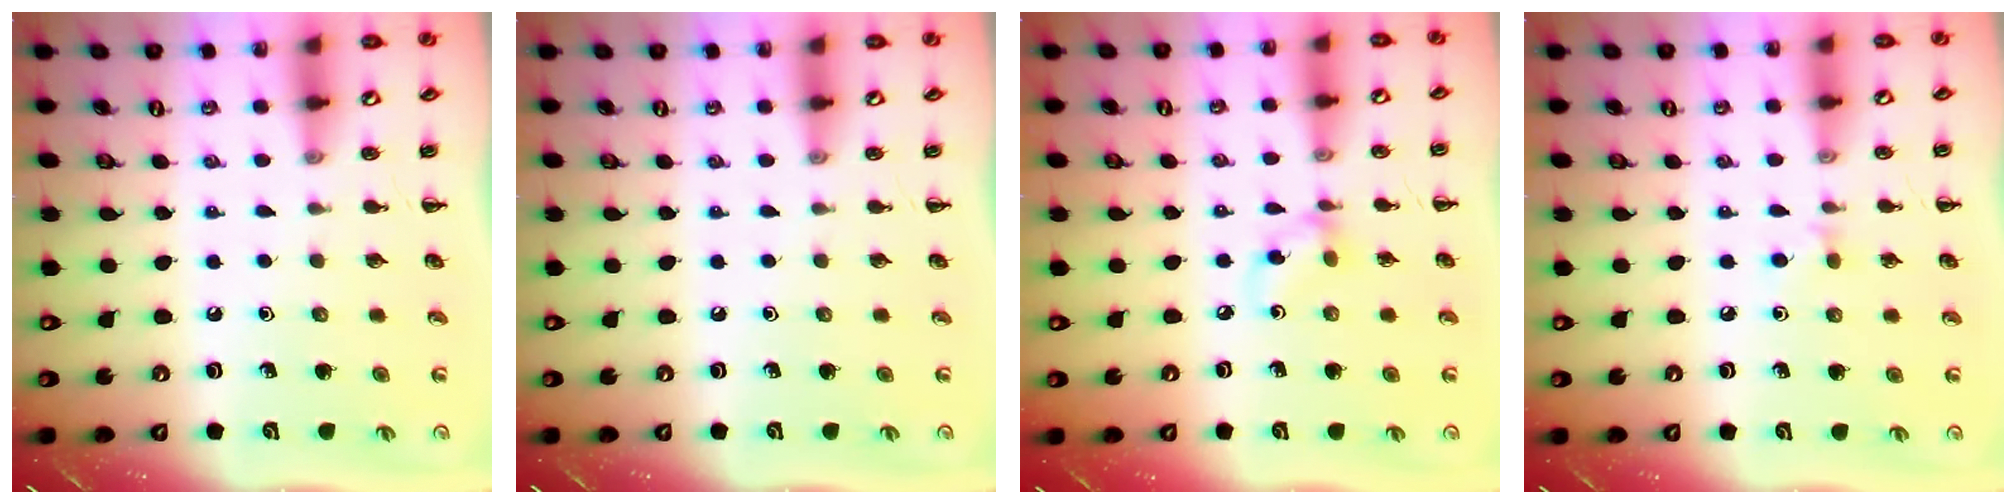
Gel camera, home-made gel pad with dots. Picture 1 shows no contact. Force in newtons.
{"total": 0.0}
{"total": 6.1, "press": 6.1, "slide": 0.6}
{"total": 4.0, "press": 3.7, "slide": 1.6}